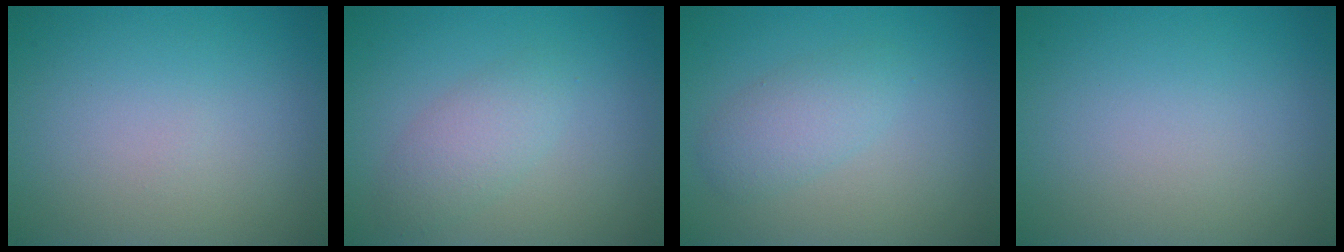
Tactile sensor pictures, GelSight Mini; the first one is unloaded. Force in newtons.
{"total": 2.5, "press": 2.5, "slide": 0.0}
{"total": 2.5, "press": 2.5, "slide": 0.1}
{"total": 0.0}